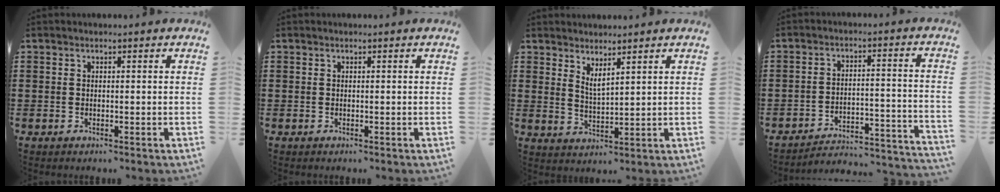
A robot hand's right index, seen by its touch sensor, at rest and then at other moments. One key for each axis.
{"total": 0.0}
{"total": 2.5, "fx": 2.3, "fy": 0.3, "fz": 1.1, "tx": -0.026, "ty": 0.001, "tz": 0.042}
{"total": 2.9, "fx": -2.6, "fy": 0.6, "fz": 1.1, "tx": -0.028, "ty": -0.011, "tz": -0.063}